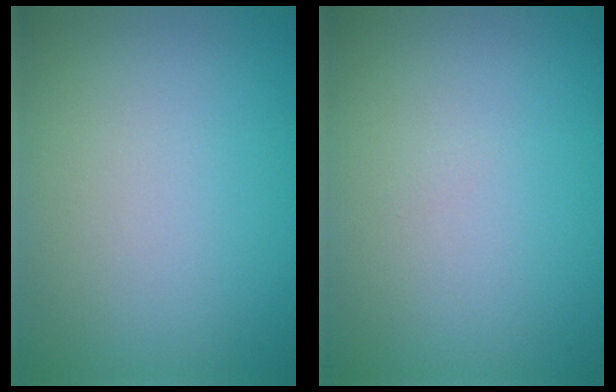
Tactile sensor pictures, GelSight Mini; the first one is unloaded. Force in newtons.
{"total": 0.0}